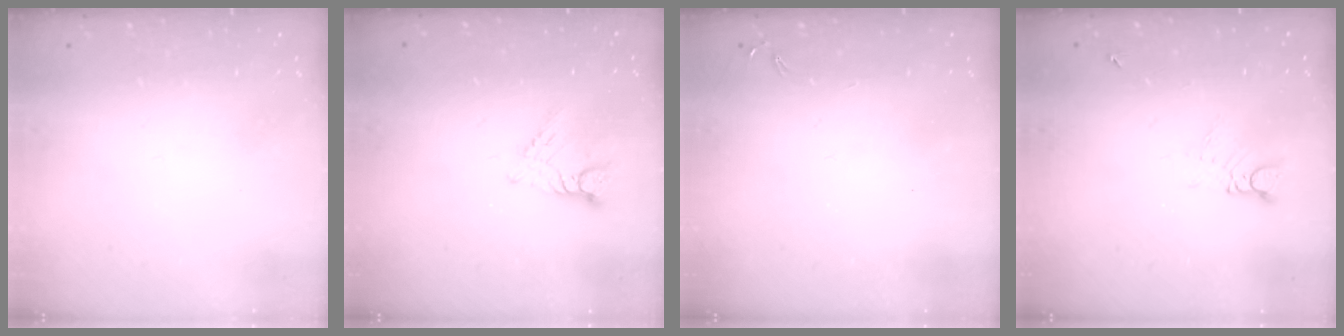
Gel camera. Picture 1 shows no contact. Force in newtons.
{"total": 5.5, "press": 5.5, "slide": 0.3}
{"total": 0.0}
{"total": 2.9, "press": 2.9, "slide": 0.3}